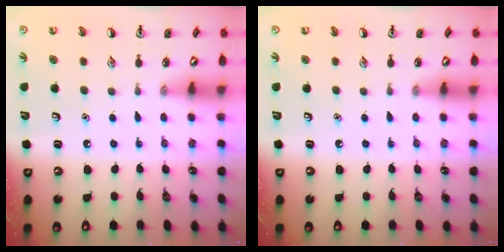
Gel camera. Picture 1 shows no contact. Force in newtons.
{"total": 0.0}